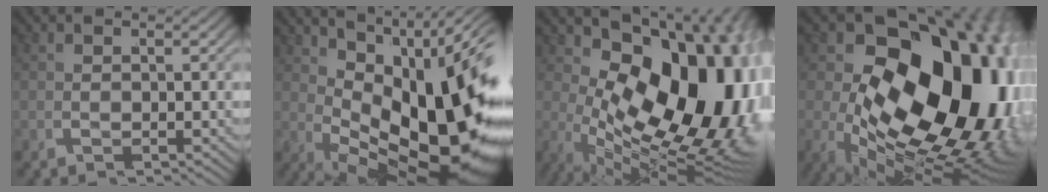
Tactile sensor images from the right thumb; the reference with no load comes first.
{"total": 20.8, "force": [-0.1, 12.1, 16.9], "torque": [-0.258, -0.043, 0.030]}
{"total": 26.1, "force": [-1.9, 15.8, 20.8], "torque": [-0.327, -0.067, 0.016]}
{"total": 32.7, "force": [-1.5, 20.8, 25.1], "torque": [-0.384, -0.070, 0.015]}